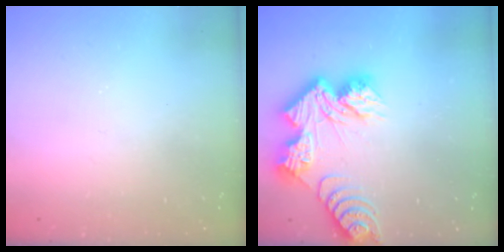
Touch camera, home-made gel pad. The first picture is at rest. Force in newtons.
{"total": 15.0, "press": 15.0, "slide": 1.2}